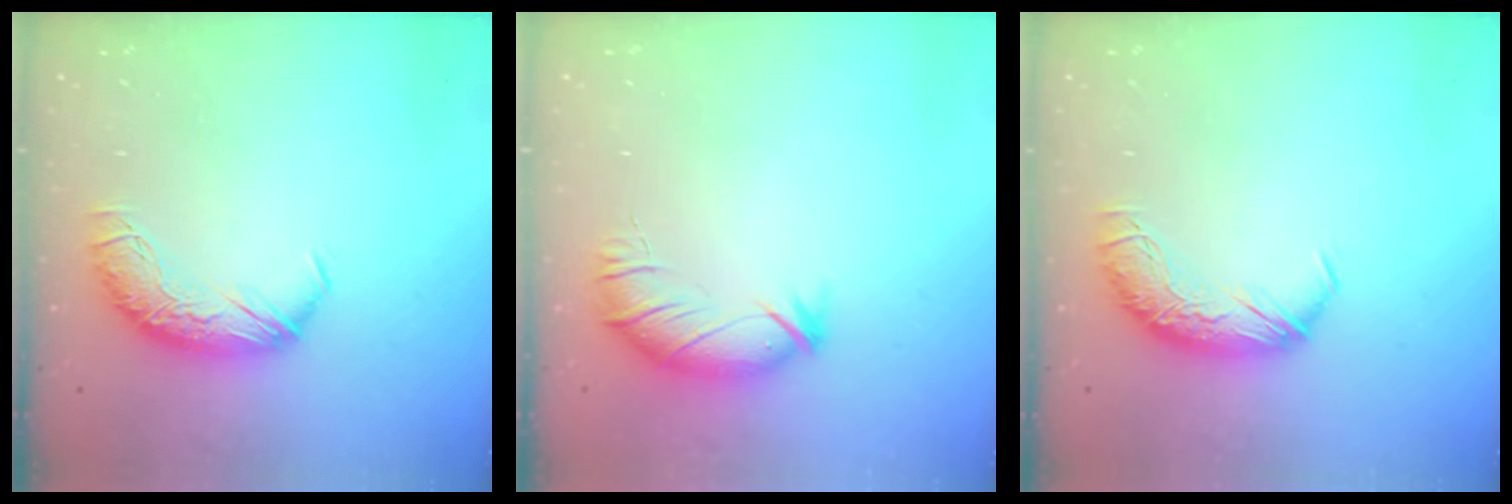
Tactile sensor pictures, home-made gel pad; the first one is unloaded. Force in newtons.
{"total": 3.0, "press": 2.4, "slide": 1.9}
{"total": 0.0}